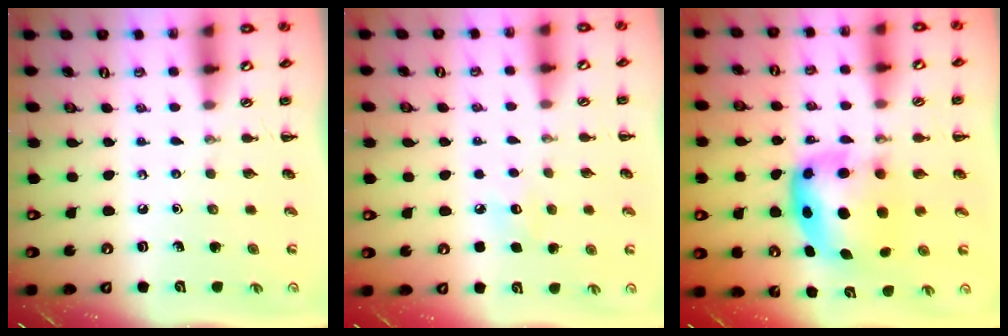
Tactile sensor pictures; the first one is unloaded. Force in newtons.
{"total": 6.2, "press": 5.9, "slide": 1.7}
{"total": 6.9, "press": 6.7, "slide": 1.6}